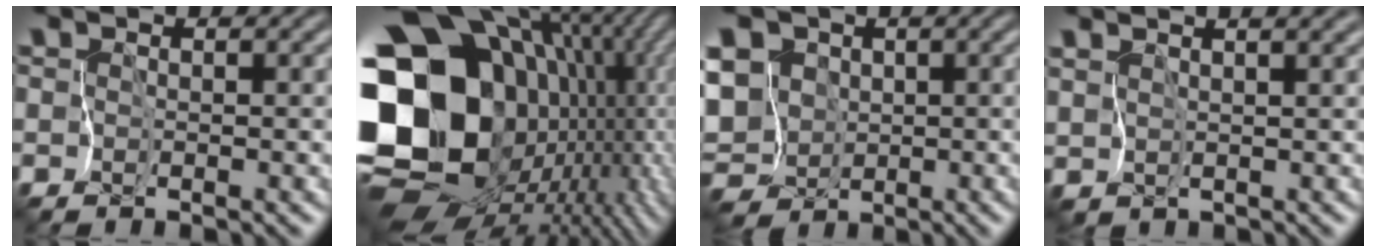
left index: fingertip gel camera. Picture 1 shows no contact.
{"total": 20.3, "force": [2.1, 15.4, 13.0], "torque": [-0.291, -0.019, 0.079]}
{"total": 8.7, "force": [-1.1, 7.1, 4.9], "torque": [-0.088, 0.015, -0.052]}
{"total": 3.7, "force": [2.7, 1.1, 2.3], "torque": [-0.048, 0.022, 0.044]}